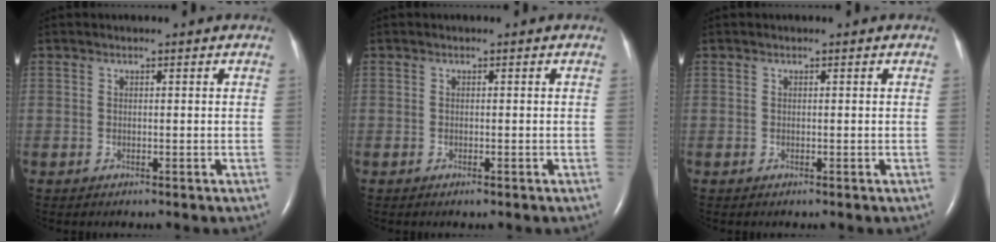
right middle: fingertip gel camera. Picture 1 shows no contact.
{"total": 0.5, "force": [-0.3, 0.1, 0.4], "torque": [-0.009, -0.002, -0.004]}
{"total": 0.0}